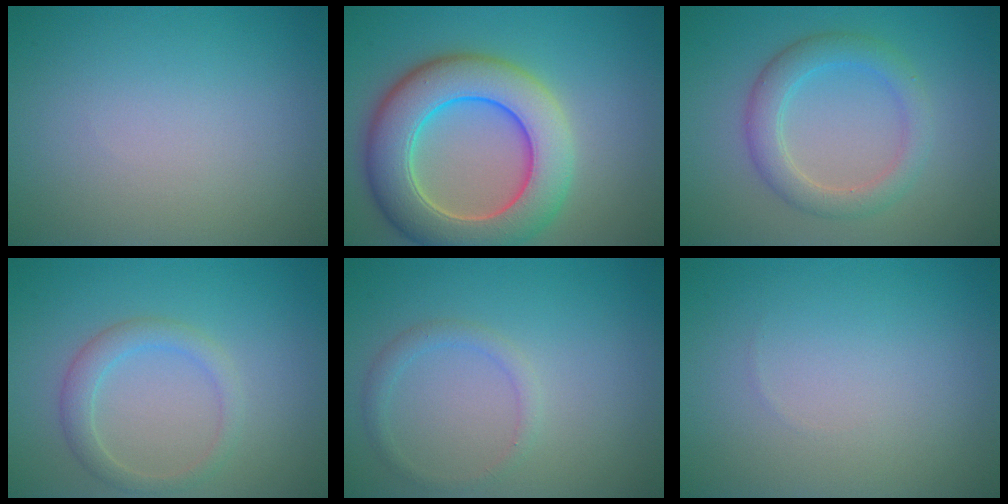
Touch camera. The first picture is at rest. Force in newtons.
{"total": 9.7, "press": 9.7, "slide": 0.6}
{"total": 3.6, "press": 3.5, "slide": 0.2}
{"total": 2.4, "press": 2.4, "slide": 0.1}
{"total": 1.4, "press": 1.4, "slide": 0.2}
{"total": 0.0}